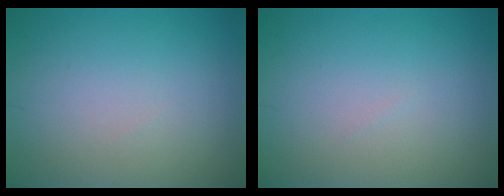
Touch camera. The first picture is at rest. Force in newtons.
{"total": 0.0}